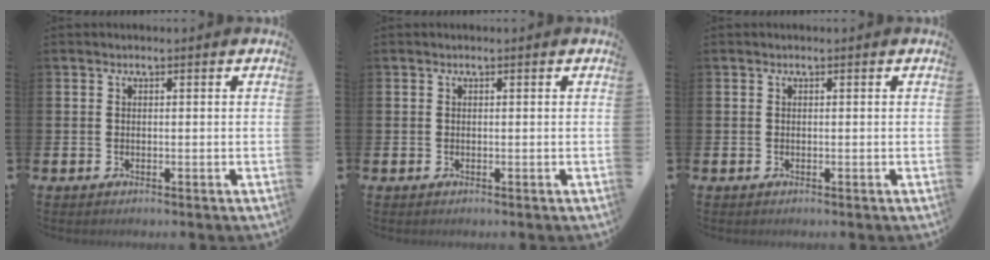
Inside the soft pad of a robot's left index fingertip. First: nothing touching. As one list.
[{"total": 0.0}, {"total": 0.0}]